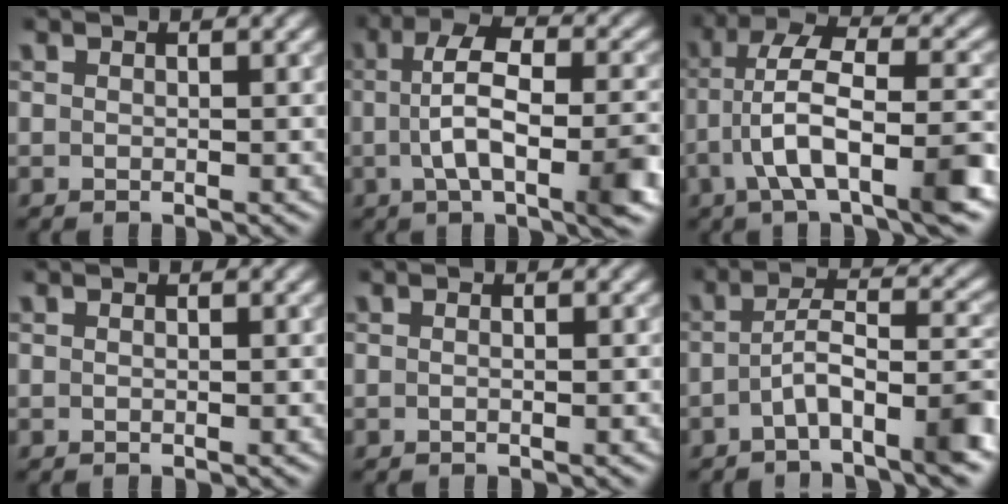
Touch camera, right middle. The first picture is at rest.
{"total": 7.9, "force": [-0.9, 2.7, 7.4], "torque": [-0.121, 0.009, -0.019]}
{"total": 8.9, "force": [-3.2, 2.9, 7.7], "torque": [-0.135, 0.019, -0.060]}
{"total": 0.0}
{"total": 0.8, "force": [-0.1, 0.3, 0.7], "torque": [-0.003, -0.006, -0.004]}
{"total": 5.9, "force": [-2.6, 1.7, 5.0], "torque": [-0.082, 0.015, -0.050]}